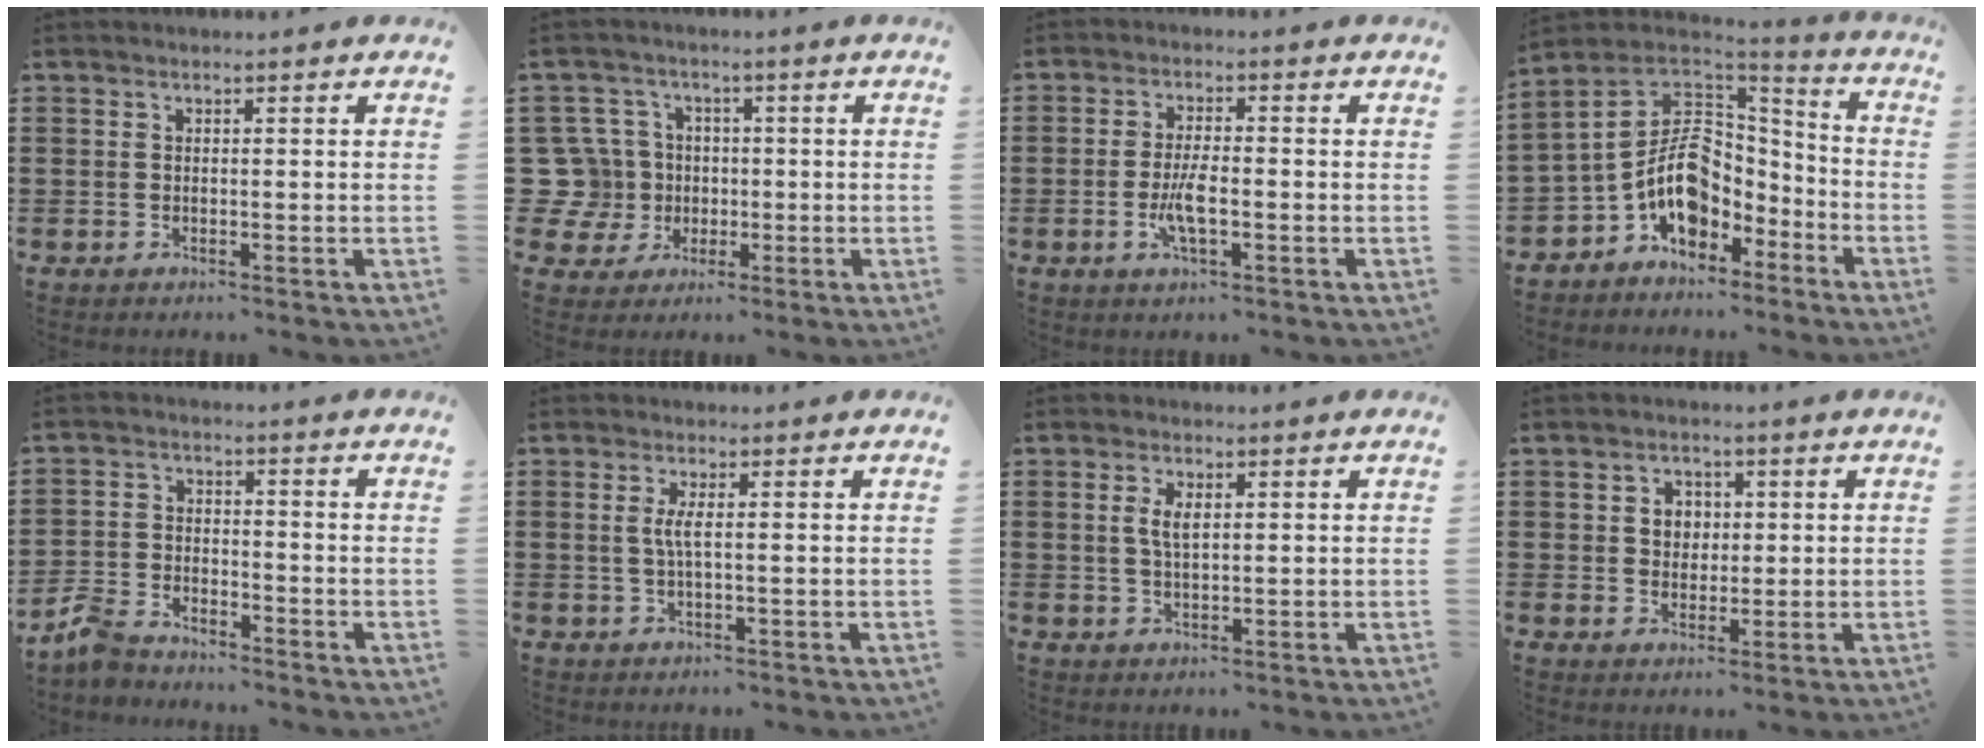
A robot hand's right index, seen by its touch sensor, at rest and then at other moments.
{"total": 8.6, "force": [-0.1, 8.1, 2.8], "torque": [-0.117, 0.014, 0.000]}
{"total": 4.4, "force": [-1.3, 1.1, 4.1], "torque": [-0.089, -0.004, -0.028]}
{"total": 11.2, "force": [-2.9, 7.6, 7.8], "torque": [-0.184, 0.000, -0.059]}
{"total": 4.7, "force": [-4.4, 1.2, 1.2], "torque": [-0.050, -0.004, -0.095]}
{"total": 2.4, "force": [0.1, 0.1, 2.4], "torque": [-0.055, -0.008, -0.001]}
{"total": 3.1, "force": [0.7, 1.2, 2.8], "torque": [-0.058, 0.006, 0.011]}
{"total": 3.2, "force": [0.5, 2.8, 1.4], "torque": [-0.038, 0.011, 0.006]}